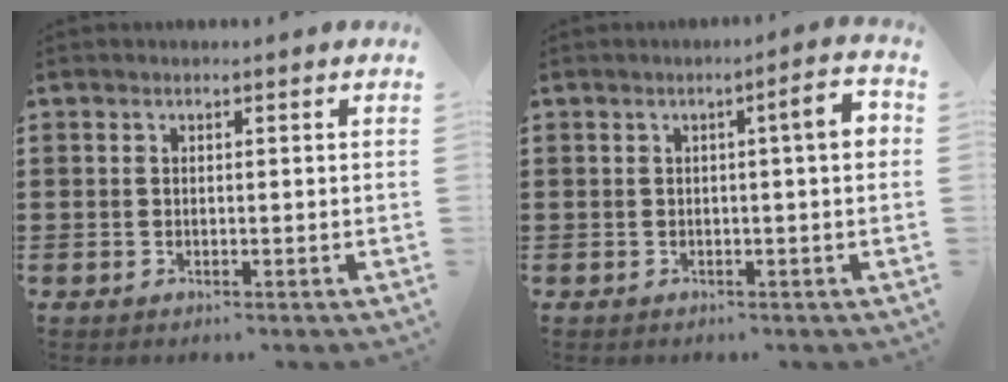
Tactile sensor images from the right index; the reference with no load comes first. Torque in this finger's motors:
{"motor_torque": [-0.02, 0.22, -0.01, -0.03]}